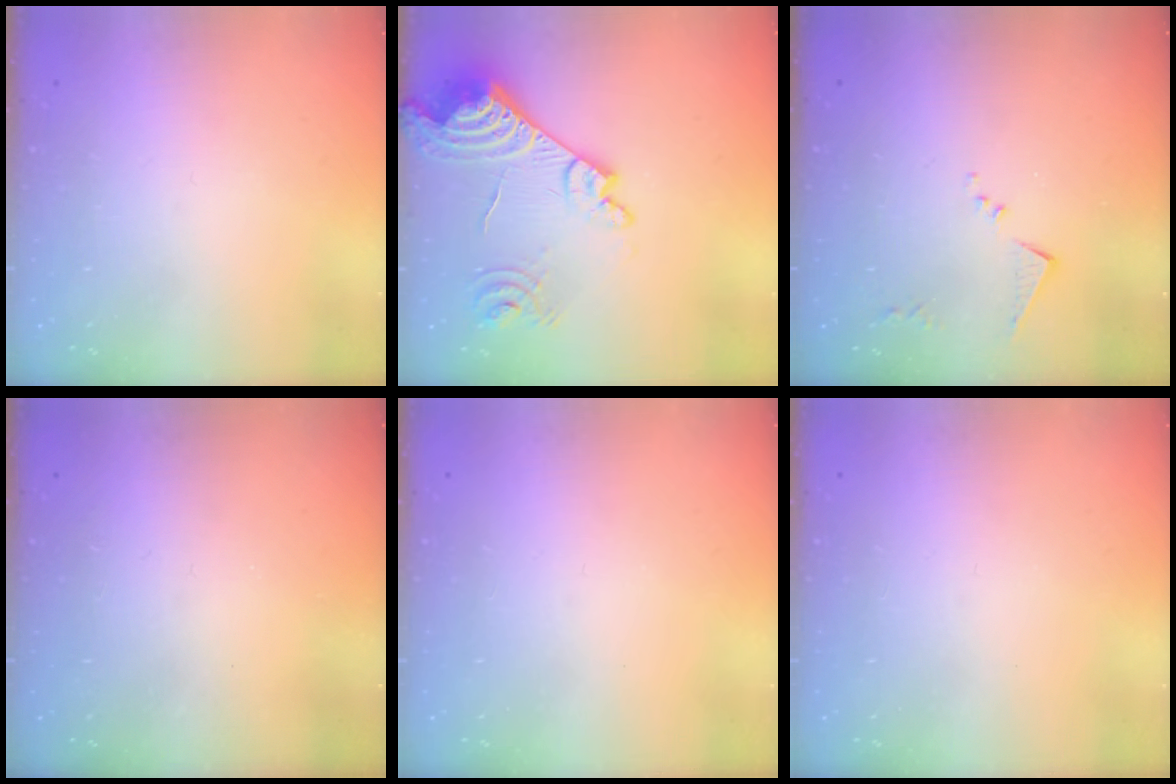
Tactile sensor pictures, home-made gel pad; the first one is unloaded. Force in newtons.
{"total": 19.0, "press": 18.9, "slide": 1.8}
{"total": 6.4, "press": 6.4, "slide": 0.3}
{"total": 1.3, "press": 1.2, "slide": 0.2}
{"total": 0.0}
{"total": 0.0}